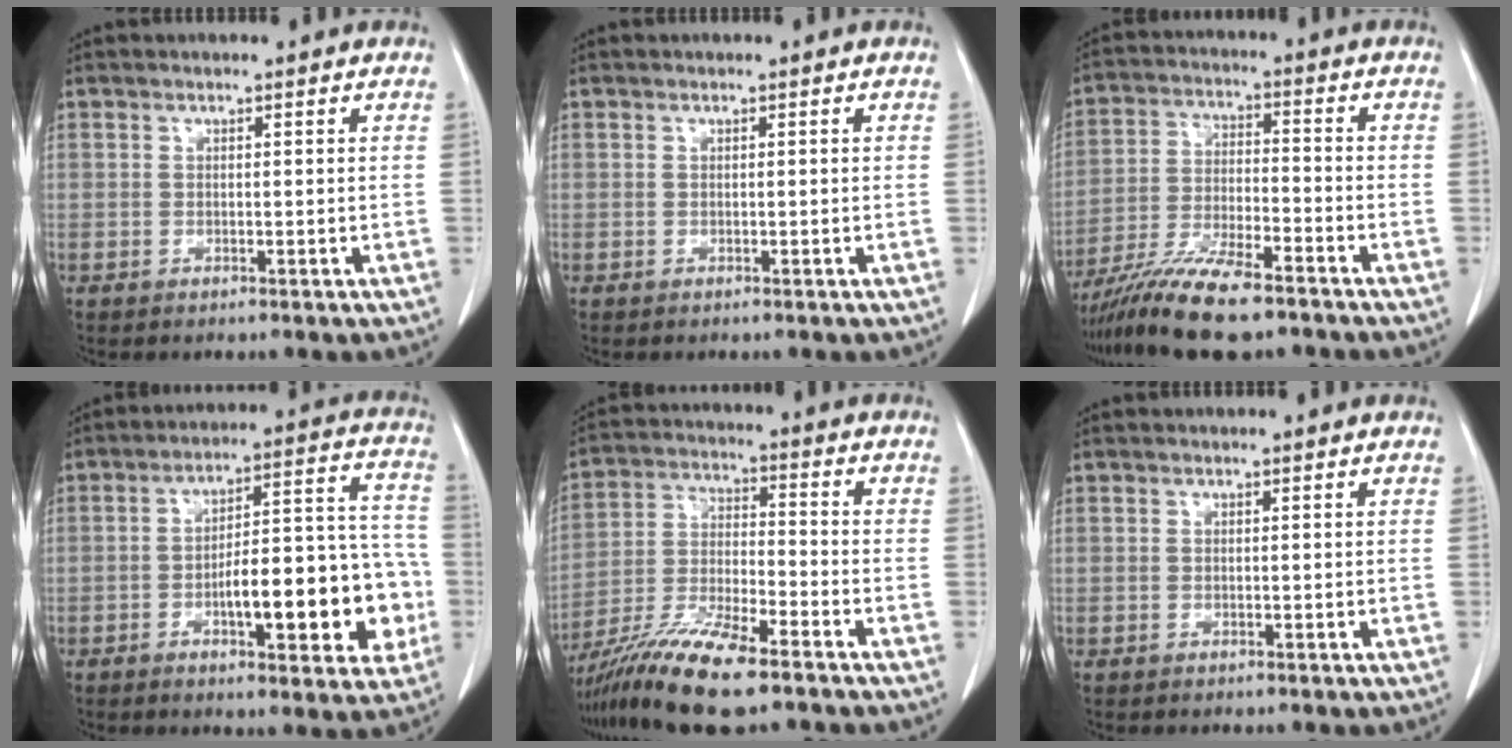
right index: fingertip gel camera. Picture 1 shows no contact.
{"total": 0.0}
{"total": 13.0, "force": [-10.3, 1.9, 7.6], "torque": [-0.141, -0.023, -0.180]}
{"total": 16.7, "force": [-4.5, 5.2, 15.2], "torque": [-0.198, 0.040, -0.057]}
{"total": 14.2, "force": [-10.4, 1.8, 9.5], "torque": [-0.188, -0.029, -0.190]}
{"total": 0.0}